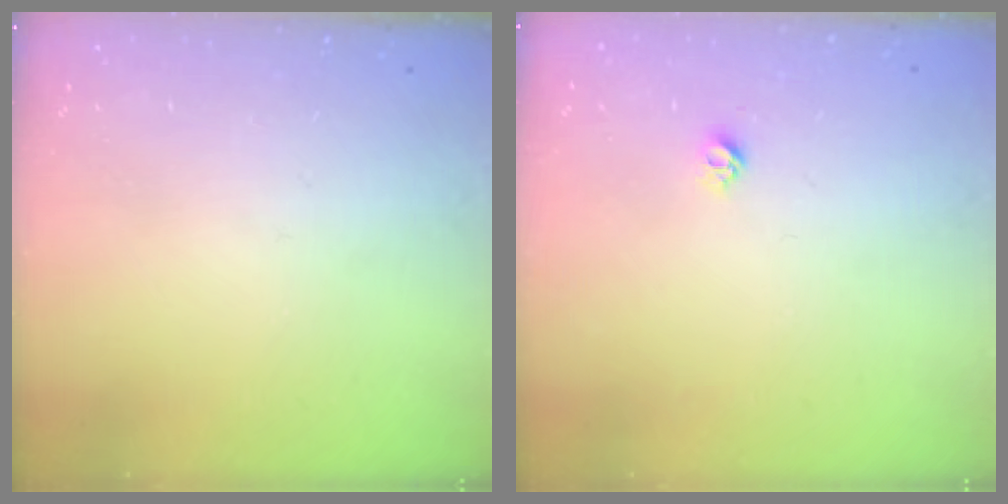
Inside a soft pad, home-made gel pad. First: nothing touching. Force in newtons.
{"total": 3.8, "press": 3.8, "slide": 0.6}